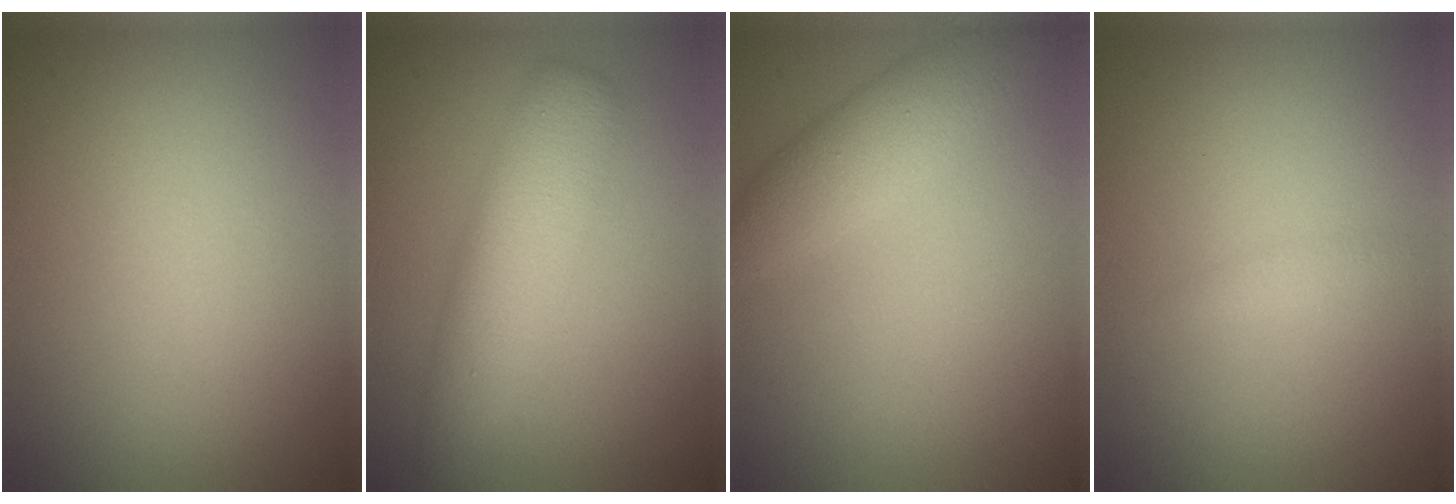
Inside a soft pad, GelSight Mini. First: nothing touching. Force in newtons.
{"total": 4.8, "press": 4.8, "slide": 0.1}
{"total": 3.0, "press": 3.0, "slide": 0.2}
{"total": 0.6, "press": 0.6, "slide": 0.0}